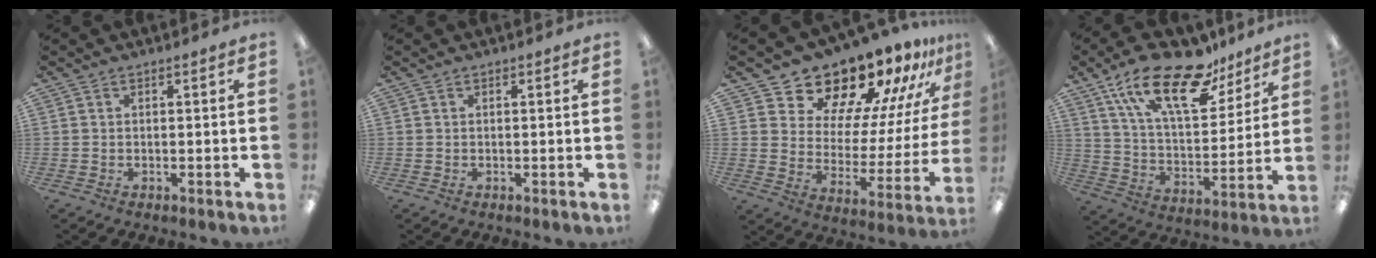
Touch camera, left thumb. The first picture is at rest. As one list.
[{"total": 0.0}, {"total": 16.7, "force": [15.1, 5.8, 3.9], "torque": [-0.071, -0.135, 0.260]}, {"total": 21.7, "force": [14.4, 9.0, 13.6], "torque": [-0.234, -0.072, 0.250]}]